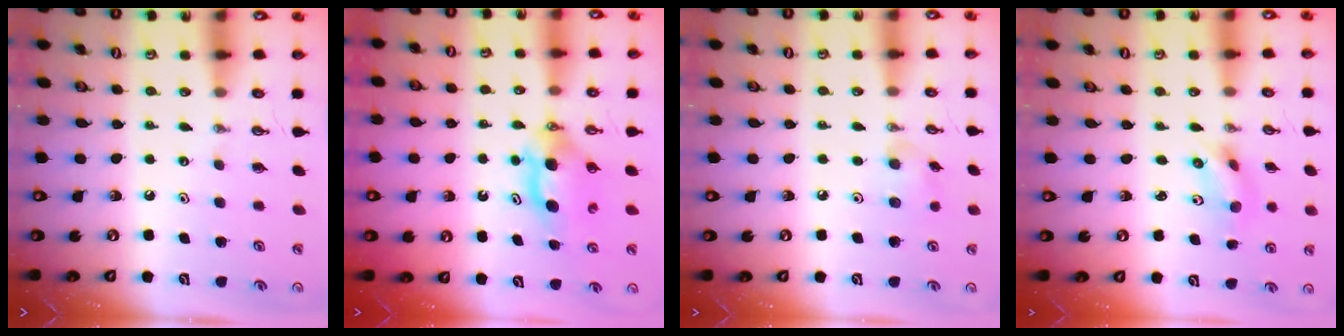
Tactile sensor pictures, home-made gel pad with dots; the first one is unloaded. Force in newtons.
{"total": 6.2, "press": 5.9, "slide": 1.7}
{"total": 5.6, "press": 5.6, "slide": 0.6}
{"total": 6.3, "press": 2.7, "slide": 5.7}